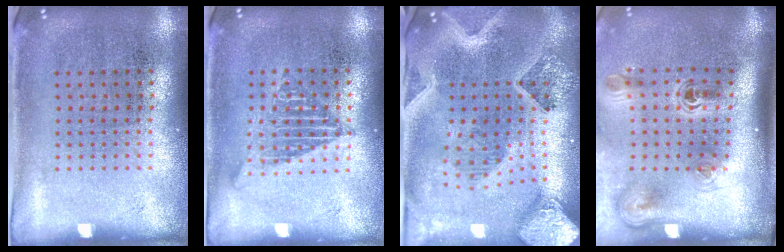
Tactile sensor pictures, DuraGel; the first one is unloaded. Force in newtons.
{"total": 1.2, "press": 1.2, "slide": 0.1}
{"total": 3.6, "press": 2.9, "slide": 2.1}
{"total": 2.3, "press": 1.5, "slide": 1.8}